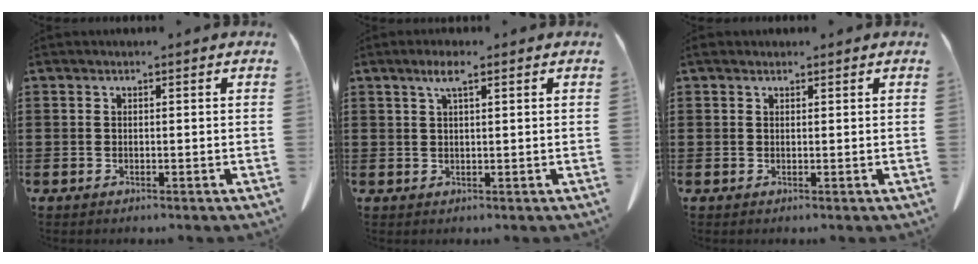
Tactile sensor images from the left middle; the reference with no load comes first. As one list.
[{"total": 3.0, "force": [1.6, 0.6, 2.4], "torque": [-0.051, 0.005, 0.028]}, {"total": 0.9, "force": [0.8, 0.4, 0.3], "torque": [-0.009, 0.002, 0.016]}]